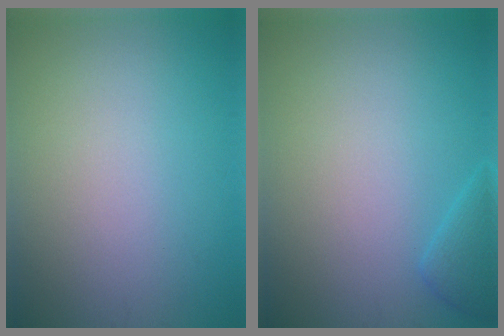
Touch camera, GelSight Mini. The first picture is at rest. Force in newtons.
{"total": 1.6, "press": 1.6, "slide": 0.2}